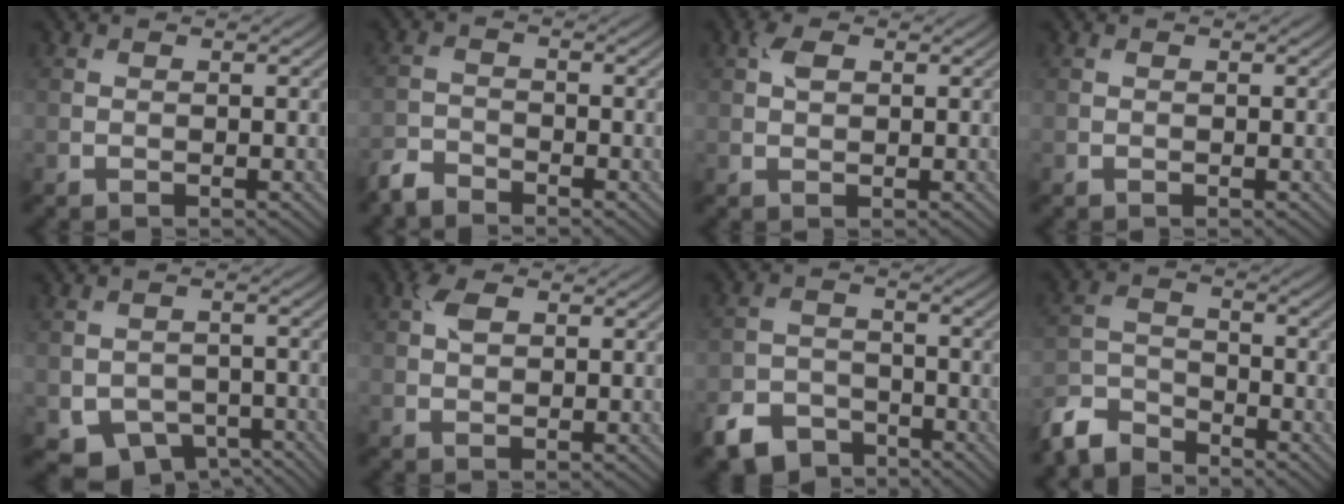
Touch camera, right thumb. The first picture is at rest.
{"total": 2.9, "force": [-2.8, 0.7, 0.7], "torque": [-0.015, -0.006, -0.067]}
{"total": 2.1, "force": [0.8, 1.2, 1.5], "torque": [-0.034, 0.004, 0.013]}
{"total": 0.0}
{"total": 6.0, "force": [-3.3, 4.2, 2.8], "torque": [-0.054, -0.025, -0.045]}
{"total": 2.5, "force": [1.0, 1.4, 1.8], "torque": [-0.042, 0.004, 0.016]}
{"total": 6.1, "force": [-4.7, 3.2, 2.1], "torque": [-0.045, -0.007, -0.096]}
{"total": 6.0, "force": [-5.4, 2.0, 1.5], "torque": [-0.037, -0.009, -0.124]}